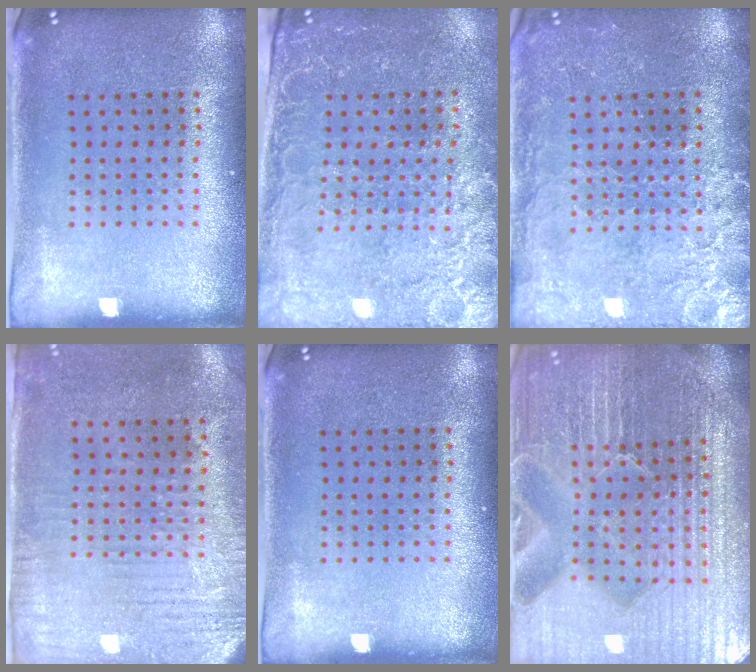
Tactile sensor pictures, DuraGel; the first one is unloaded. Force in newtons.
{"total": 2.9, "press": 2.8, "slide": 0.8}
{"total": 3.3, "press": 3.2, "slide": 1.0}
{"total": 3.0, "press": 2.5, "slide": 1.7}
{"total": 0.0}
{"total": 6.7, "press": 5.8, "slide": 3.3}